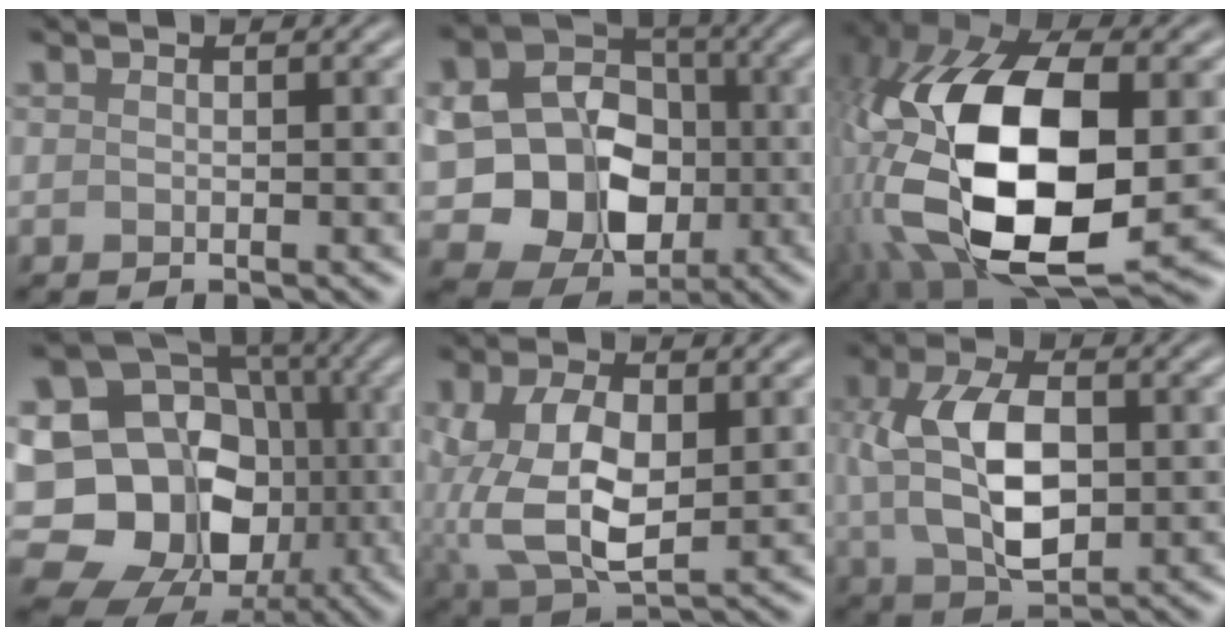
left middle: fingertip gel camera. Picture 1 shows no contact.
{"total": 13.6, "force": [-1.3, 11.4, 7.3], "torque": [-0.115, -0.021, -0.030]}
{"total": 17.3, "force": [-0.9, 9.1, 14.6], "torque": [-0.309, -0.008, -0.015]}
{"total": 18.9, "force": [-2.6, 16.3, 9.2], "torque": [-0.161, 0.010, -0.059]}
{"total": 7.9, "force": [0.1, 4.8, 6.3], "torque": [-0.142, -0.007, 0.009]}
{"total": 8.4, "force": [0.6, 5.0, 6.8], "torque": [-0.146, 0.006, 0.014]}